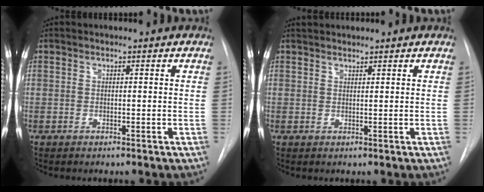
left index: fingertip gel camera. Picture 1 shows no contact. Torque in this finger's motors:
{"motor_torque": [-0.07, -0.03, 0.03, 0.01]}